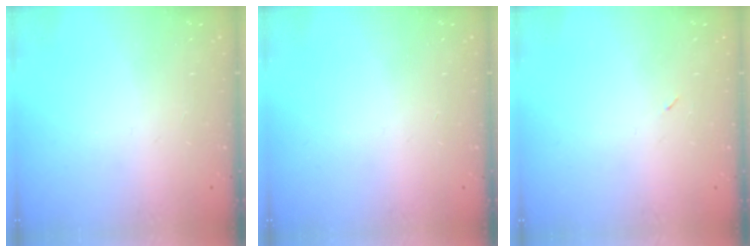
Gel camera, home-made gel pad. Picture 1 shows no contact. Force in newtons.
{"total": 0.0}
{"total": 2.2, "press": 2.1, "slide": 0.9}